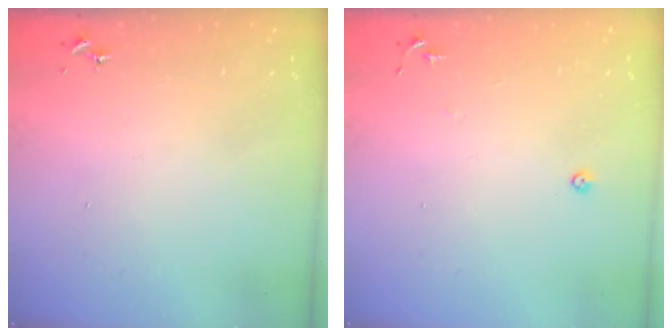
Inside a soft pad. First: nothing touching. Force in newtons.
{"total": 5.5, "press": 5.5, "slide": 0.5}